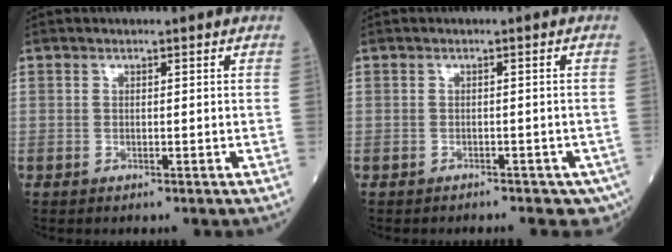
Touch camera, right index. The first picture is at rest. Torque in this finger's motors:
{"motor_torque": [0.30, -0.60, 0.19, 0.01]}